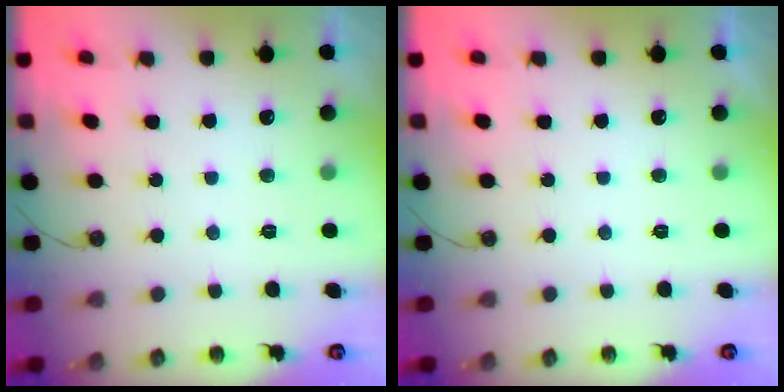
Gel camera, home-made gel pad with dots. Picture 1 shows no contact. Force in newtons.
{"total": 0.0}